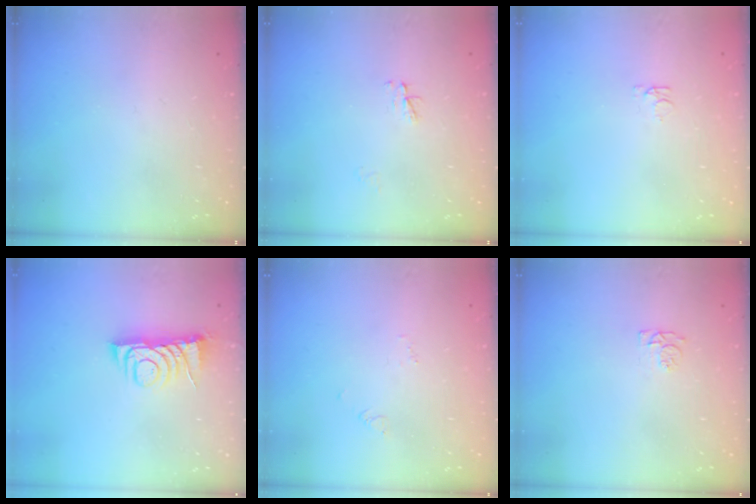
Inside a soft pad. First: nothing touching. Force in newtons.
{"total": 3.0, "press": 3.0, "slide": 0.4}
{"total": 4.1, "press": 4.1, "slide": 0.6}
{"total": 7.0, "press": 7.0, "slide": 0.9}
{"total": 2.7, "press": 2.7, "slide": 0.2}
{"total": 4.9, "press": 4.9, "slide": 0.6}